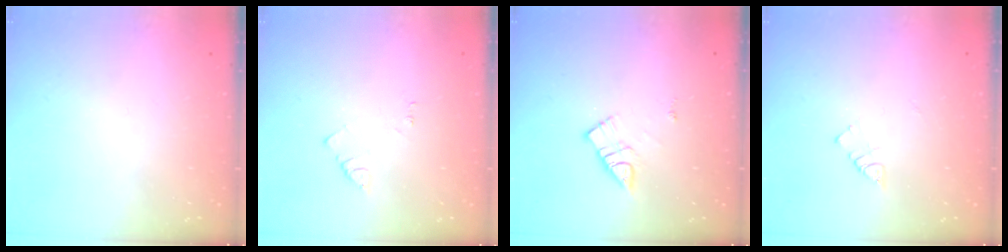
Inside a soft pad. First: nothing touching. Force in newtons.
{"total": 2.7, "press": 2.7, "slide": 0.4}
{"total": 9.3, "press": 9.3, "slide": 0.5}
{"total": 4.0, "press": 4.0, "slide": 0.4}